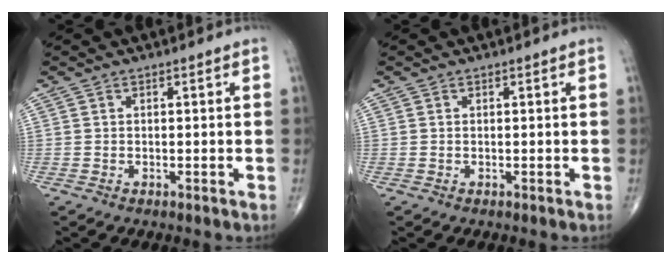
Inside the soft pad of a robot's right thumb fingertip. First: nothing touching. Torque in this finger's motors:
{"motor_torque": [-0.30, -0.19, -0.22, 0.06, 0.02]}